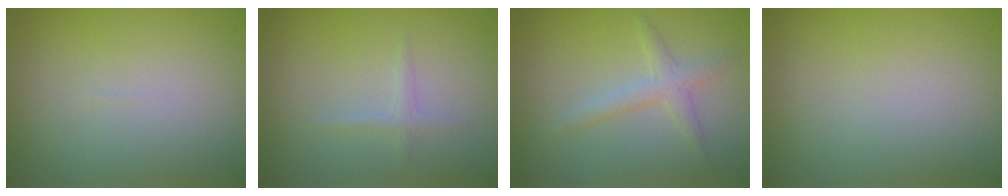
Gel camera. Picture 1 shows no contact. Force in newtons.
{"total": 0.9, "press": 0.9, "slide": 0.0}
{"total": 1.9, "press": 1.9, "slide": 0.1}
{"total": 0.0}